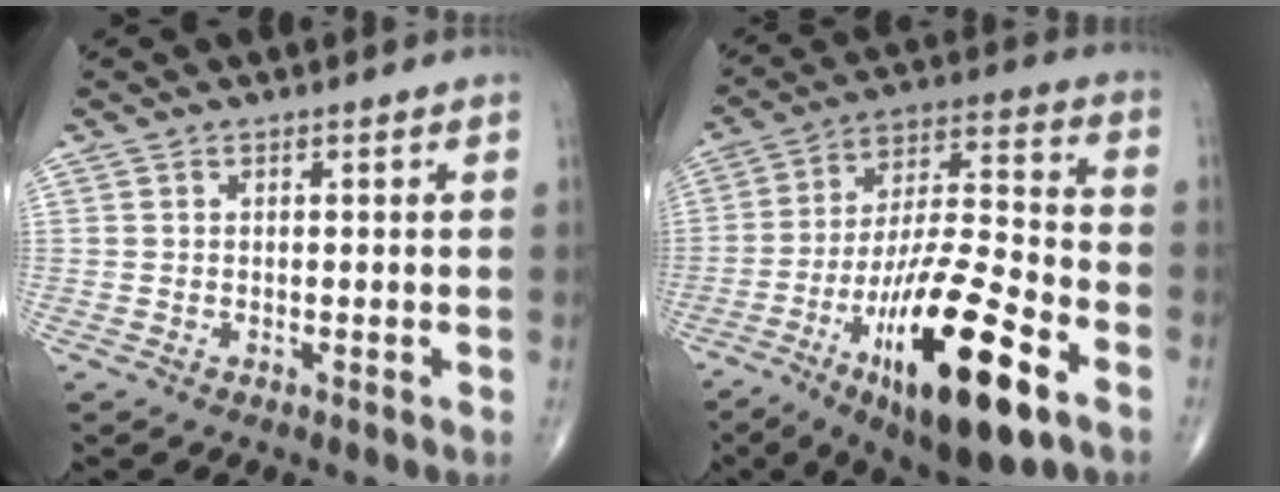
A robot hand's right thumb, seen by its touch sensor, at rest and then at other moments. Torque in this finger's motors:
{"motor_torque": [2.49, 2.52, 1.99, -0.78, 0.42]}